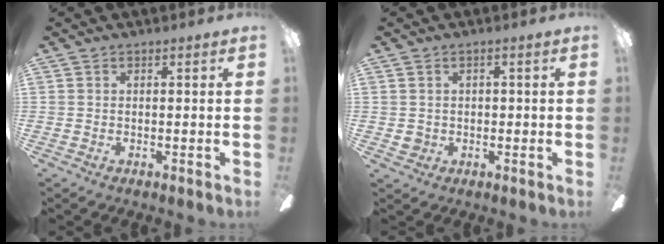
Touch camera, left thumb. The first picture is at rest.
{"total": 3.0, "force": [0.2, 2.9, 0.7], "torque": [-0.018, 0.005, 0.004]}